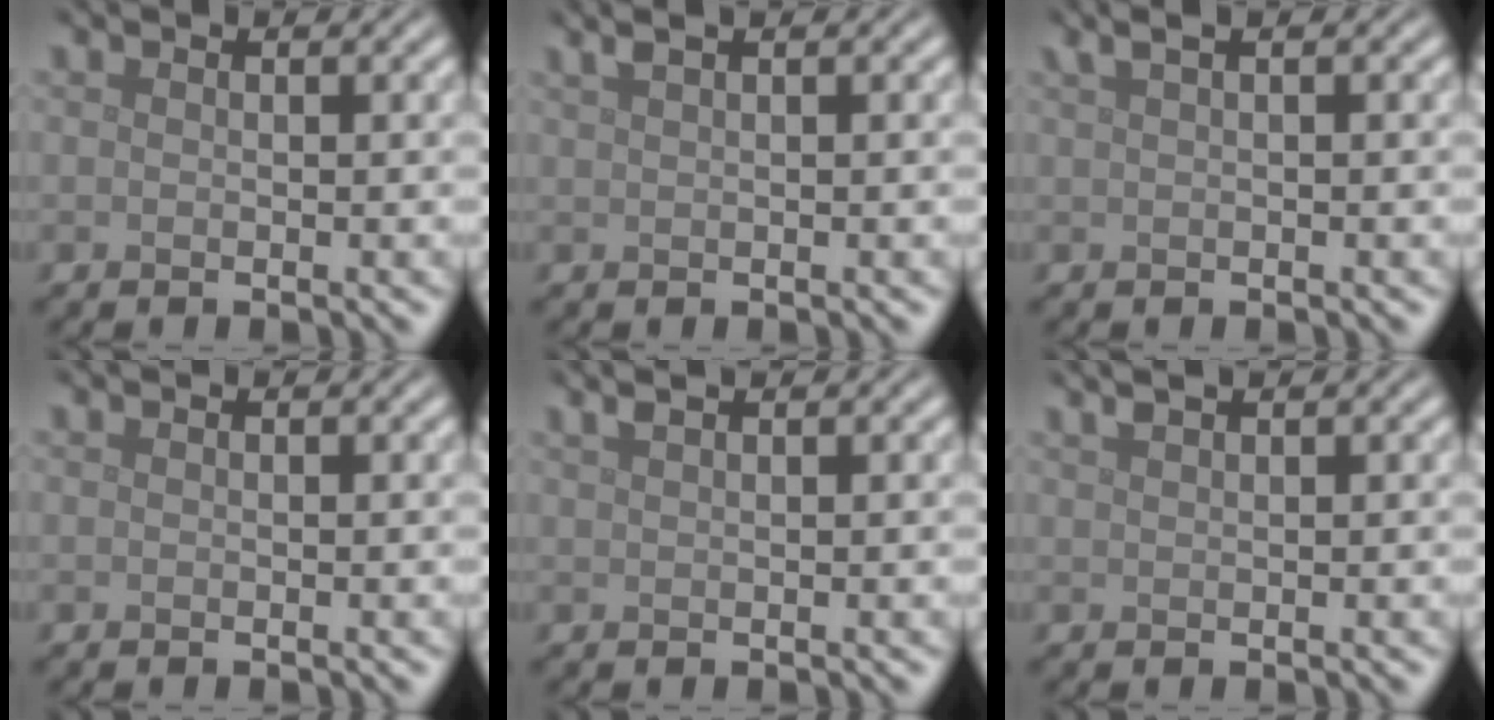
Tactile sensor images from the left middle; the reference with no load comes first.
{"total": 2.9, "force": [1.7, 1.2, 2.0], "torque": [-0.023, 0.014, 0.010]}
{"total": 2.8, "force": [1.4, 1.1, 2.1], "torque": [-0.028, 0.010, 0.011]}
{"total": 0.0}
{"total": 2.1, "force": [1.4, 0.8, 1.3], "torque": [-0.013, 0.008, 0.009]}
{"total": 1.8, "force": [1.3, 0.6, 1.1], "torque": [-0.013, 0.006, 0.017]}